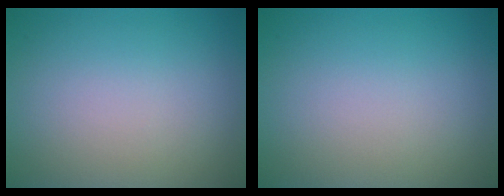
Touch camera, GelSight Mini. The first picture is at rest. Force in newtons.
{"total": 0.0}